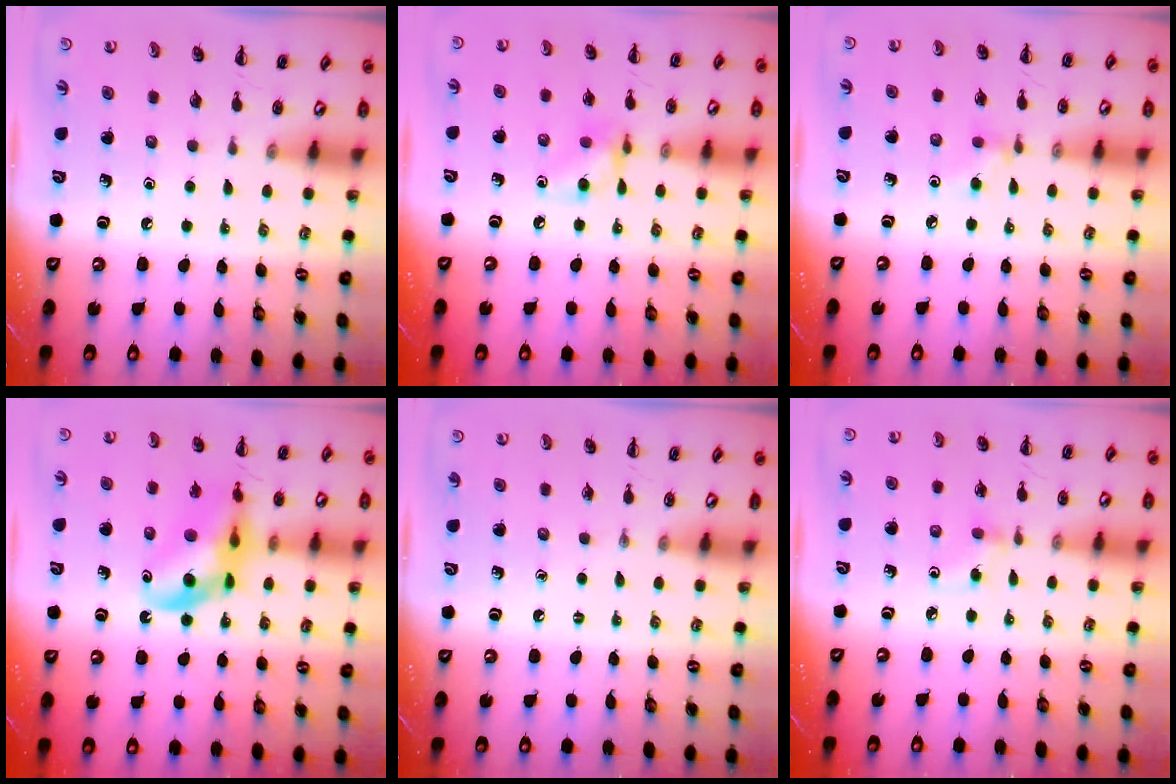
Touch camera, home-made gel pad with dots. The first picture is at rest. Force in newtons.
{"total": 7.1, "press": 7.1, "slide": 0.2}
{"total": 3.0, "press": 2.8, "slide": 0.9}
{"total": 13.7, "press": 13.2, "slide": 3.6}
{"total": 0.0}
{"total": 2.7, "press": 2.4, "slide": 1.1}